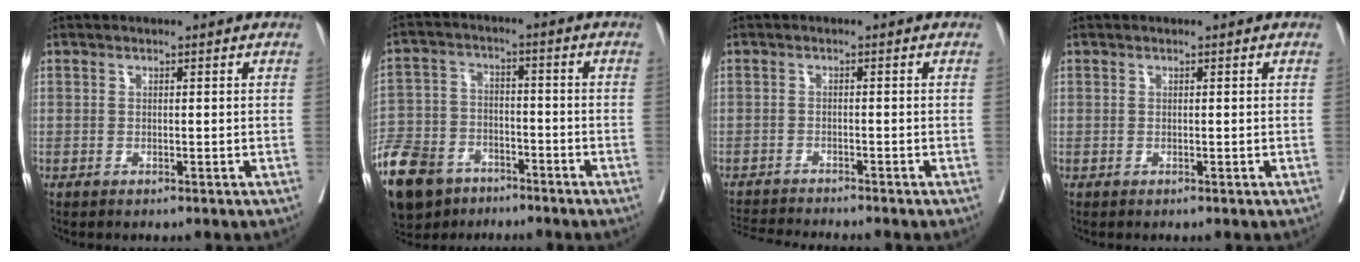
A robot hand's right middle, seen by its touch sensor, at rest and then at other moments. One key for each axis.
{"total": 15.3, "fx": -10.7, "fy": 8.6, "fz": 6.9, "tx": -0.164, "ty": -0.010, "tz": -0.187}
{"total": 5.9, "fx": -5.7, "fy": -0.8, "fz": 1.2, "tx": -0.018, "ty": -0.015, "tz": -0.096}
{"total": 0.0}